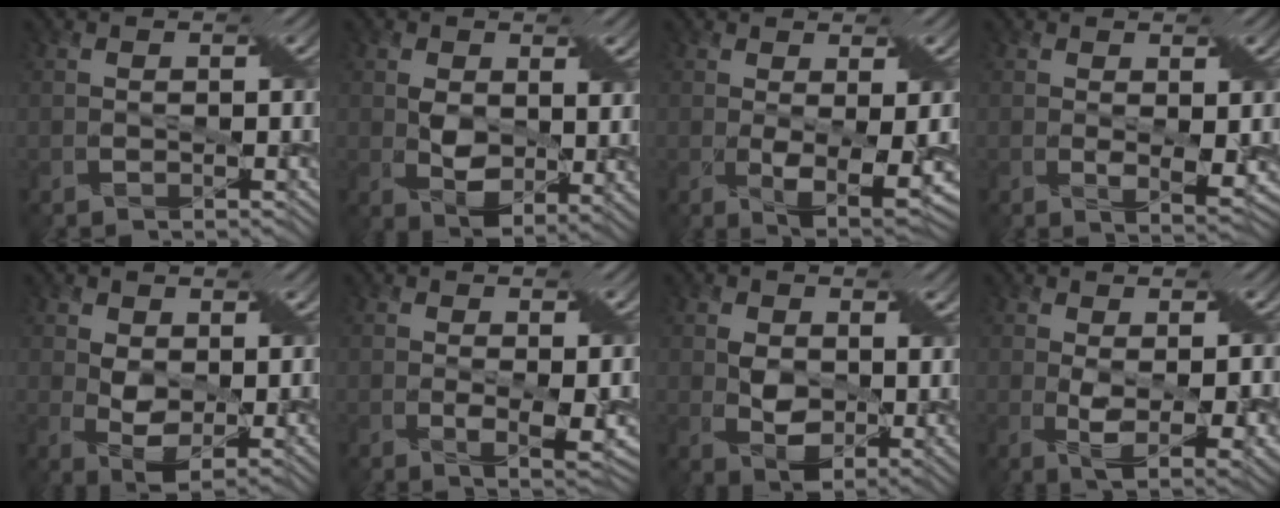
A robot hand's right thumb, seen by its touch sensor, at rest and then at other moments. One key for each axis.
{"total": 7.2, "fx": 0.7, "fy": 4.1, "fz": 5.9, "tx": -0.103, "ty": -0.015, "tz": 0.020}
{"total": 5.0, "fx": 0.0, "fy": 1.4, "fz": 4.8, "tx": -0.085, "ty": -0.014, "tz": 0.010}
{"total": 2.9, "fx": 0.5, "fy": 1.1, "fz": 2.6, "tx": -0.049, "ty": -0.010, "tz": 0.016}
{"total": 5.1, "fx": 1.6, "fy": 2.8, "fz": 3.9, "tx": -0.074, "ty": -0.006, "tz": 0.031}
{"total": 3.1, "fx": 0.3, "fy": 0.7, "fz": 3.0, "tx": -0.053, "ty": -0.010, "tz": 0.012}
{"total": 6.8, "fx": 1.1, "fy": 4.0, "fz": 5.4, "tx": -0.095, "ty": -0.012, "tz": 0.026}
{"total": 5.6, "fx": 0.2, "fy": 2.2, "fz": 5.2, "tx": -0.089, "ty": -0.010, "tz": 0.015}